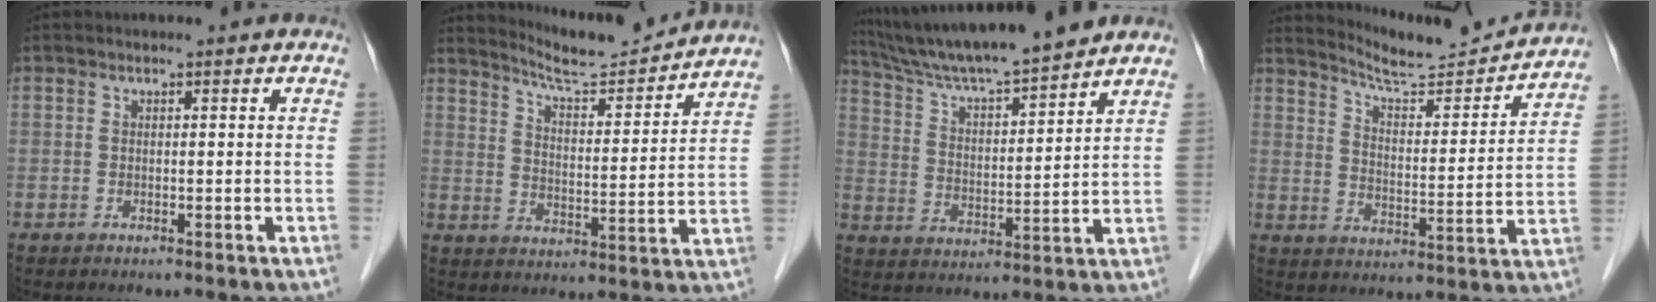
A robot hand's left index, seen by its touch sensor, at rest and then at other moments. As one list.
[{"total": 11.6, "force": [11.3, -0.9, 2.3], "torque": [-0.047, -0.011, 0.173]}, {"total": 15.0, "force": [13.6, -0.1, 6.5], "torque": [-0.119, 0.011, 0.231]}, {"total": 13.3, "force": [13.1, -0.2, 2.3], "torque": [-0.044, -0.021, 0.192]}]